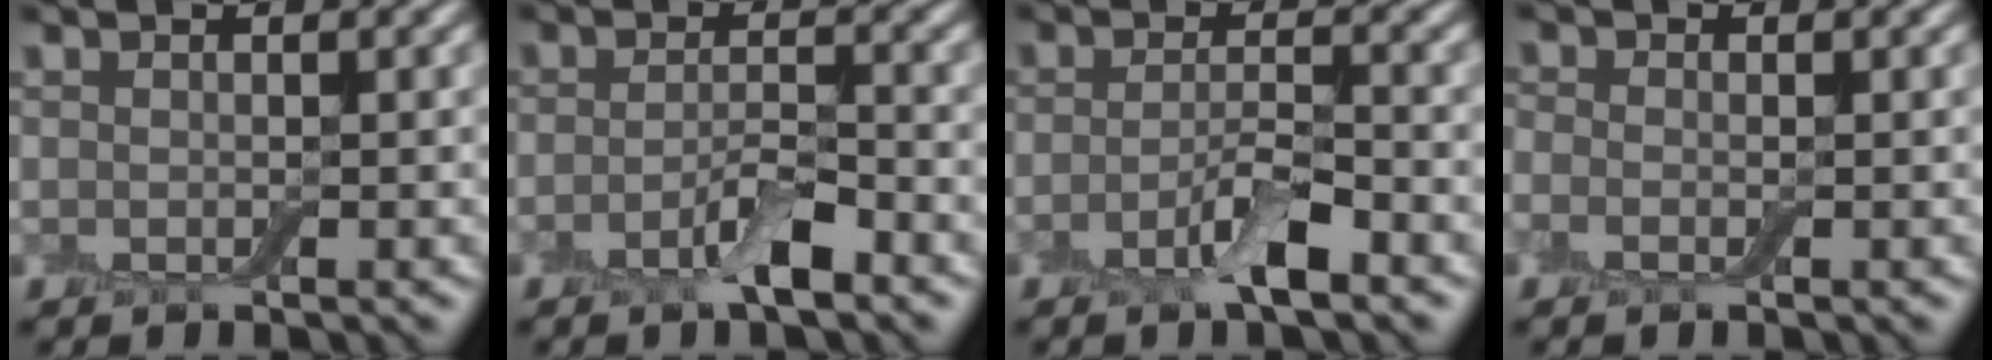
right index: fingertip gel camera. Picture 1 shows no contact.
{"total": 3.1, "force": [-1.7, 0.8, 2.4], "torque": [-0.045, 0.004, -0.036]}
{"total": 3.3, "force": [-1.8, 0.8, 2.6], "torque": [-0.051, 0.005, -0.041]}
{"total": 1.1, "force": [-0.4, 0.8, 0.7], "torque": [-0.016, 0.002, -0.014]}